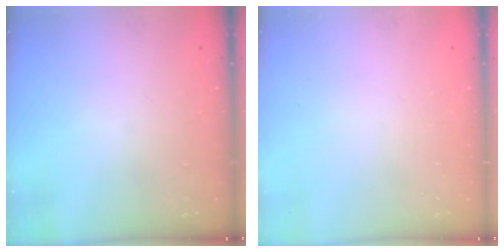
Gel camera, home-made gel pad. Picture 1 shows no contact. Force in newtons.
{"total": 0.0}